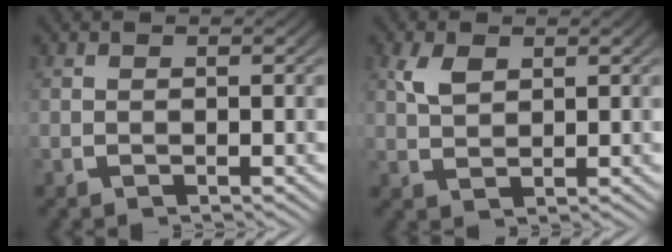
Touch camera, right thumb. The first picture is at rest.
{"total": 2.3, "force": [1.3, 1.1, 1.5], "torque": [-0.029, 0.001, 0.031]}